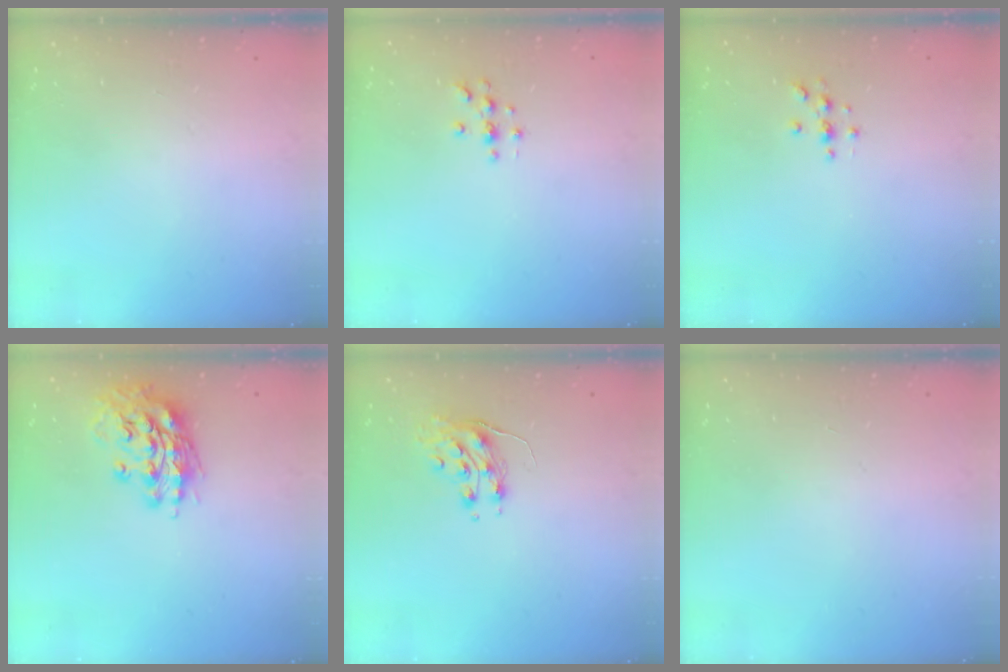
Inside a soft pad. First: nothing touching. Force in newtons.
{"total": 3.7, "press": 3.7, "slide": 0.4}
{"total": 3.0, "press": 3.0, "slide": 0.4}
{"total": 13.2, "press": 13.1, "slide": 1.9}
{"total": 8.9, "press": 8.9, "slide": 0.3}
{"total": 0.0}